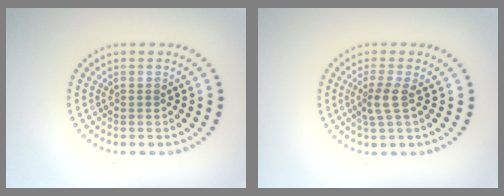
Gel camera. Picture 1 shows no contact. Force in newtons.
{"total": 2.1, "press": 1.6, "slide": 1.3}